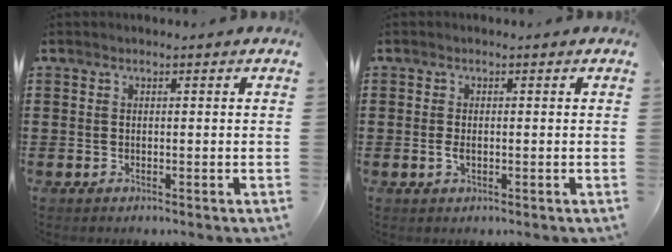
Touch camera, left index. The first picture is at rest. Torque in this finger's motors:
{"motor_torque": [0.10, 0.43, 0.03, 0.01]}